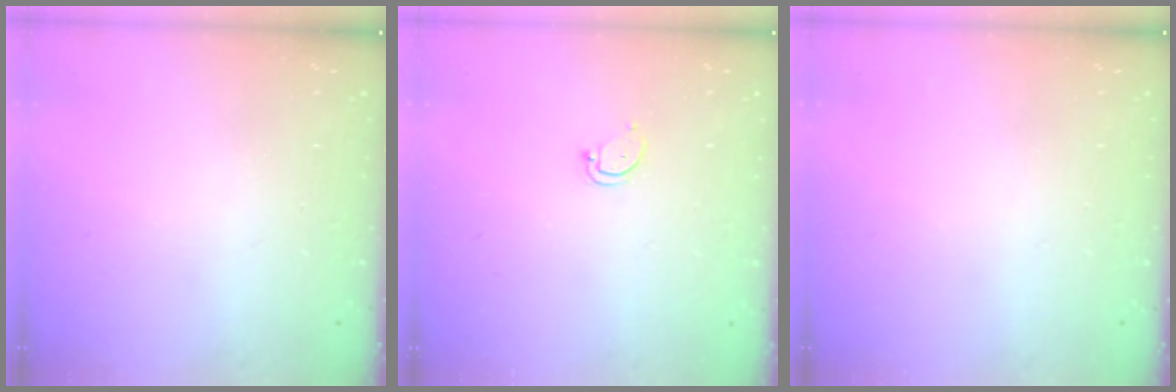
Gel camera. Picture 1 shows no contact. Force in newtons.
{"total": 2.9, "press": 2.9, "slide": 0.2}
{"total": 0.0}